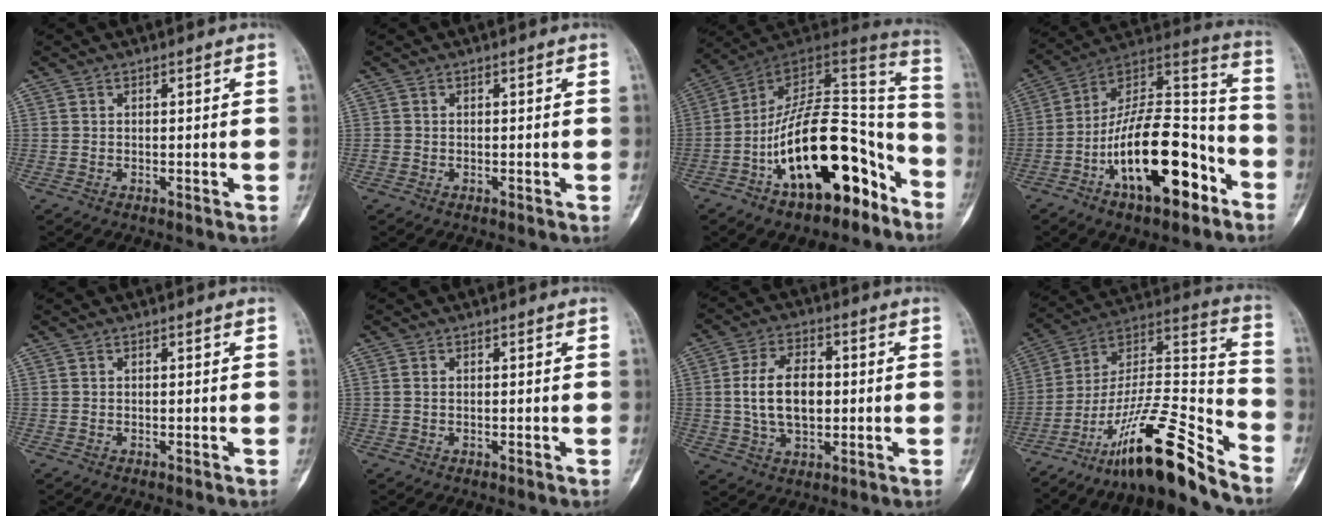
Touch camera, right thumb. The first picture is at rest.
{"total": 0.6, "force": [-0.2, 0.6, 0.2], "torque": [-0.001, 0.003, -0.005]}
{"total": 23.4, "force": [-11.3, 11.5, 17.0], "torque": [-0.227, 0.113, -0.177]}
{"total": 23.9, "force": [-10.1, 10.2, 19.1], "torque": [-0.307, 0.079, -0.163]}
{"total": 0.0}
{"total": 0.5, "force": [0.0, 0.4, 0.4], "torque": [-0.009, 0.000, 0.000]}
{"total": 10.8, "force": [0.3, 6.6, 8.6], "torque": [-0.142, 0.008, 0.007]}
{"total": 21.2, "force": [-15.7, 3.5, 13.9], "torque": [-0.239, 0.108, -0.274]}